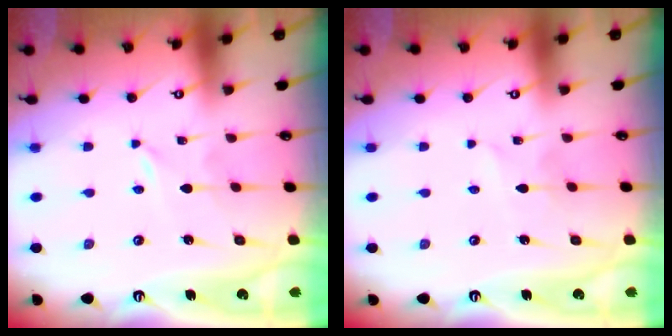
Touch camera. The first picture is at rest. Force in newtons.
{"total": 2.9, "press": 2.9, "slide": 0.4}